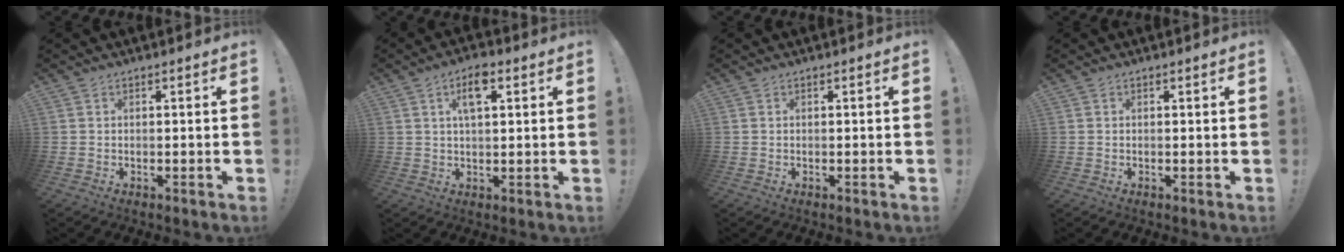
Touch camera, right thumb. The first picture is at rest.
{"total": 6.9, "force": [2.7, 3.1, 5.5], "torque": [-0.084, 0.000, 0.043]}
{"total": 0.0}
{"total": 0.0}